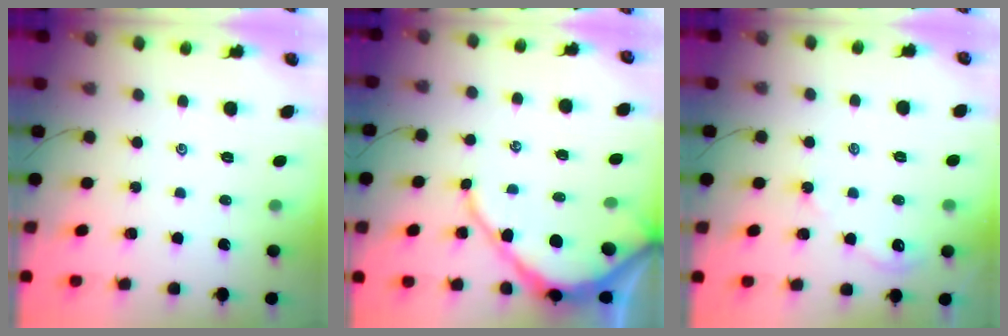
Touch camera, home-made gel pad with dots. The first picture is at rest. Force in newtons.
{"total": 9.1, "press": 9.1, "slide": 1.0}
{"total": 2.4, "press": 2.4, "slide": 0.4}